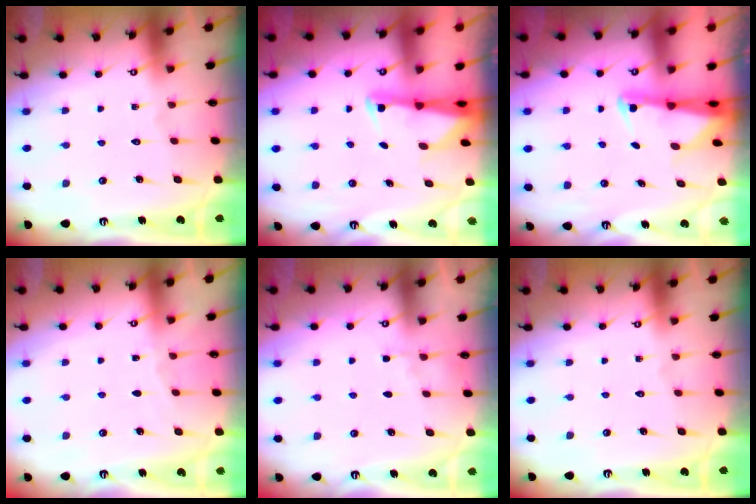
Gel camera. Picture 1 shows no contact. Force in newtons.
{"total": 2.5, "press": 2.5, "slide": 0.5}
{"total": 2.5, "press": 2.4, "slide": 0.5}
{"total": 2.5, "press": 2.5, "slide": 0.4}
{"total": 2.1, "press": 2.1, "slide": 0.4}
{"total": 0.0}